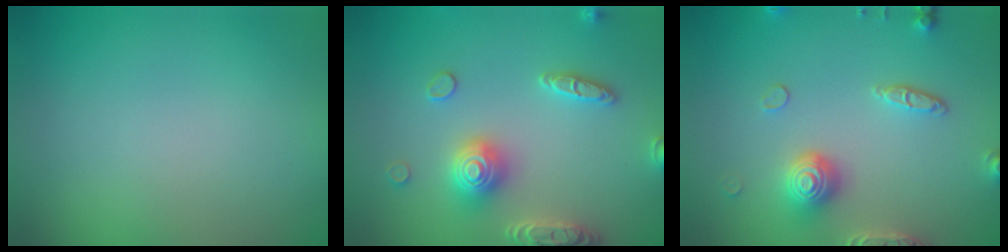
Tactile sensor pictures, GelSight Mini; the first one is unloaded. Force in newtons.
{"total": 4.1, "press": 4.0, "slide": 0.8}
{"total": 4.1, "press": 3.5, "slide": 2.1}